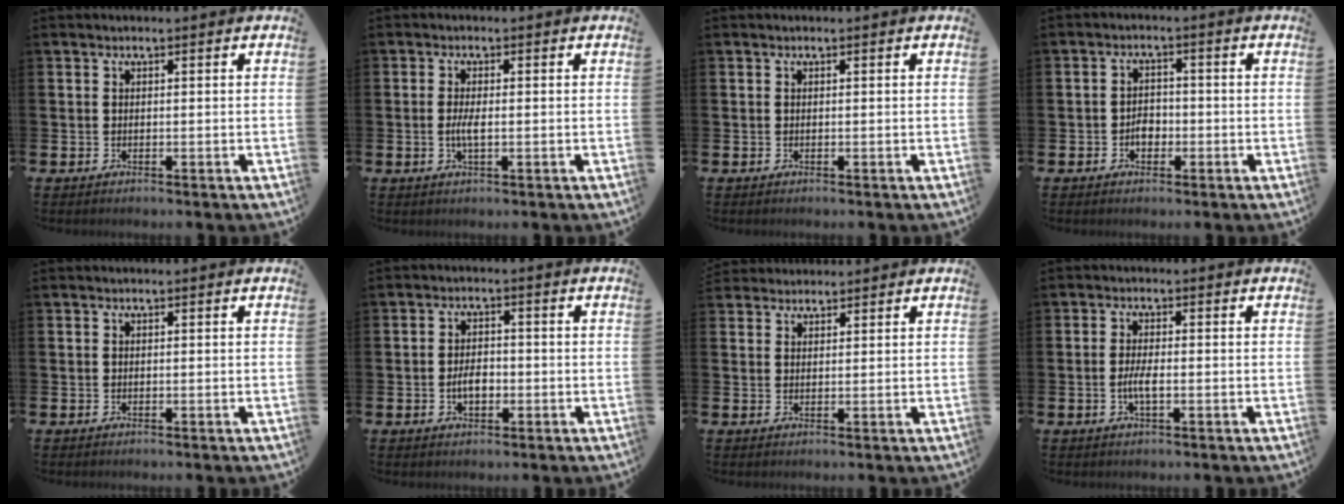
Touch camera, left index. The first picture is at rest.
{"total": 2.3, "force": [-0.3, 0.7, 2.2], "torque": [-0.035, -0.002, -0.006]}
{"total": 0.0}
{"total": 2.4, "force": [-0.8, 1.8, 1.3], "torque": [-0.015, 0.000, -0.020]}
{"total": 0.0}
{"total": 3.1, "force": [-0.7, 1.9, 2.4], "torque": [-0.026, -0.004, -0.019]}
{"total": 2.4, "force": [2.3, 0.7, -0.1], "torque": [-0.002, -0.004, 0.044]}
{"total": 2.7, "force": [-0.6, 0.7, 2.5], "torque": [-0.047, -0.004, -0.014]}